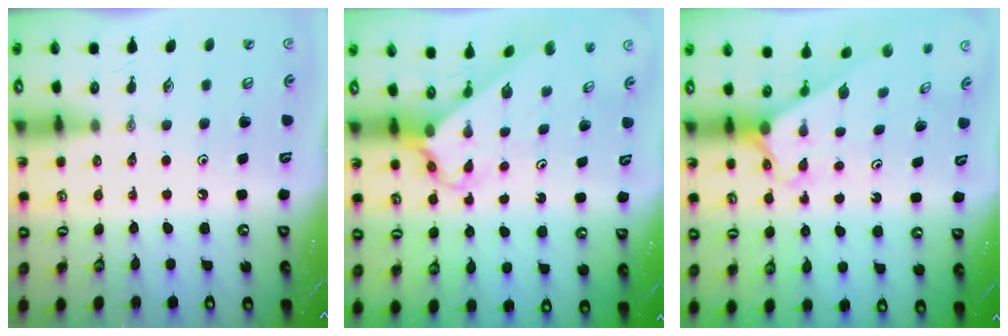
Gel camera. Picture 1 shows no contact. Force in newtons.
{"total": 2.9, "press": 2.9, "slide": 0.3}
{"total": 2.3, "press": 2.3, "slide": 0.2}